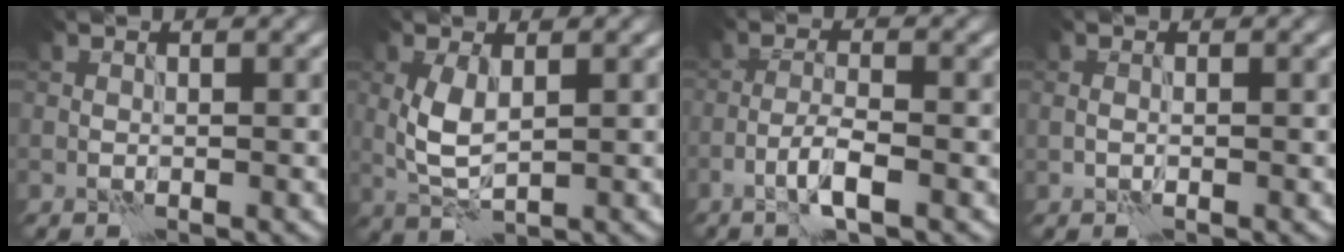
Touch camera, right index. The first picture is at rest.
{"total": 3.5, "force": [0.6, 1.6, 3.1], "torque": [-0.072, 0.000, 0.016]}
{"total": 3.0, "force": [-1.6, 0.4, 2.5], "torque": [-0.049, 0.008, -0.036]}
{"total": 0.7, "force": [0.0, 0.4, 0.6], "torque": [-0.014, -0.004, 0.001]}